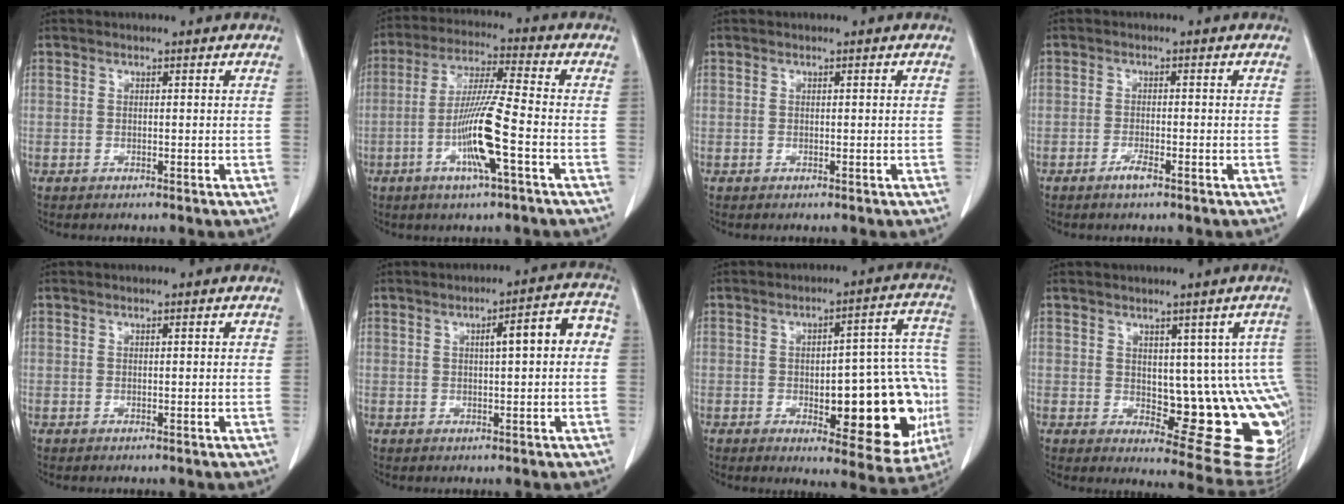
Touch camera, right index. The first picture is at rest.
{"total": 11.0, "force": [-3.5, -0.1, 10.4], "torque": [-0.206, -0.008, -0.068]}
{"total": 0.0}
{"total": 2.1, "force": [-1.4, 0.2, 1.5], "torque": [-0.031, -0.002, -0.027]}
{"total": 0.6, "force": [0.1, 0.2, 0.6], "torque": [-0.010, 0.002, 0.002]}
{"total": 6.8, "force": [0.8, 1.3, 6.6], "torque": [-0.087, 0.029, 0.007]}
{"total": 20.3, "force": [-3.9, 6.7, 18.8], "torque": [-0.157, 0.039, -0.025]}
{"total": 13.6, "force": [-0.2, 5.8, 12.4], "torque": [-0.108, 0.005, 0.015]}